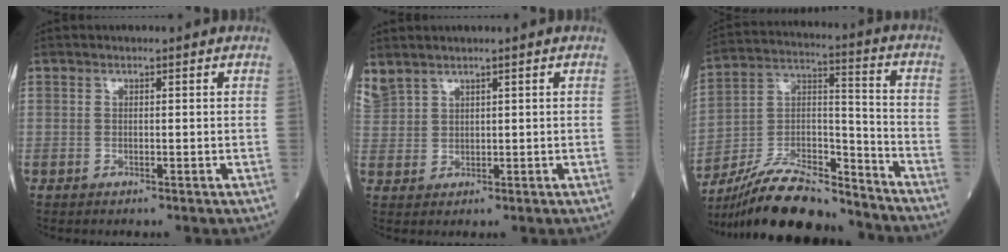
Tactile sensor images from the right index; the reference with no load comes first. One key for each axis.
{"total": 3.4, "fx": 3.0, "fy": 1.5, "fz": 0.7, "tx": -0.027, "ty": 0.016, "tz": 0.078}
{"total": 19.5, "fx": -17.7, "fy": 3.9, "fz": 7.1, "tx": -0.147, "ty": 0.016, "tz": -0.309}